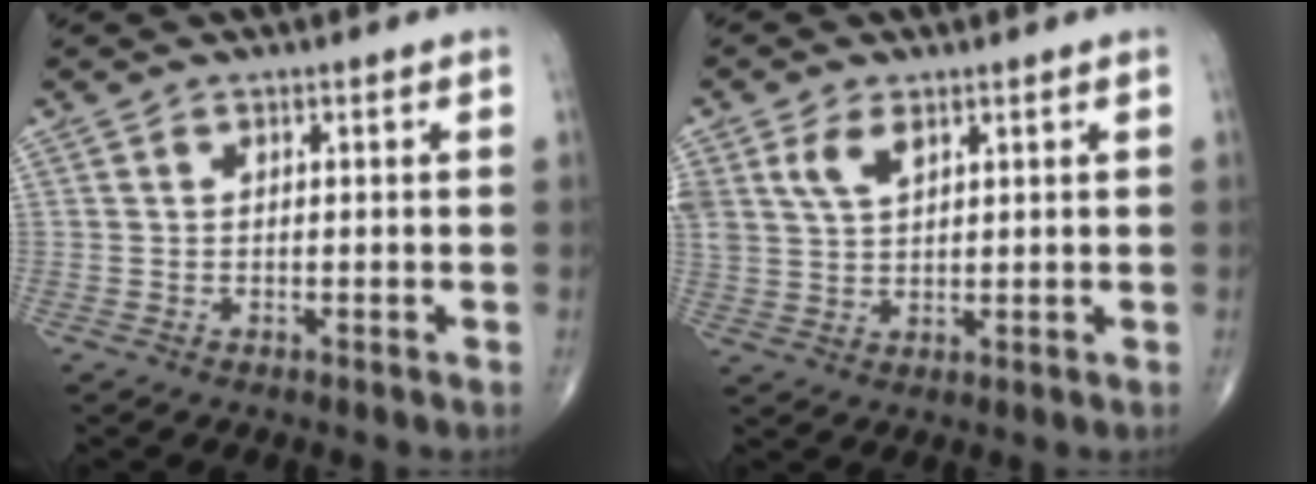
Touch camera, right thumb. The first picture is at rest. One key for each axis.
{"total": 5.3, "fx": 2.7, "fy": 2.9, "fz": 3.5, "tx": -0.064, "ty": -0.008, "tz": 0.059}